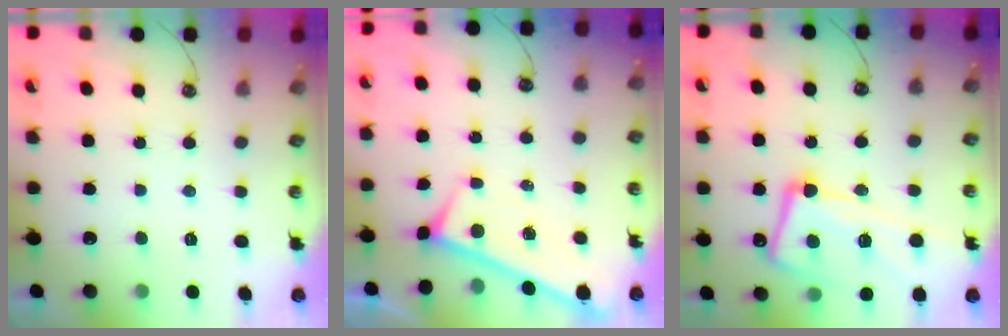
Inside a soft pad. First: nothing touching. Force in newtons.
{"total": 0.0}
{"total": 14.2, "press": 14.2, "slide": 1.0}